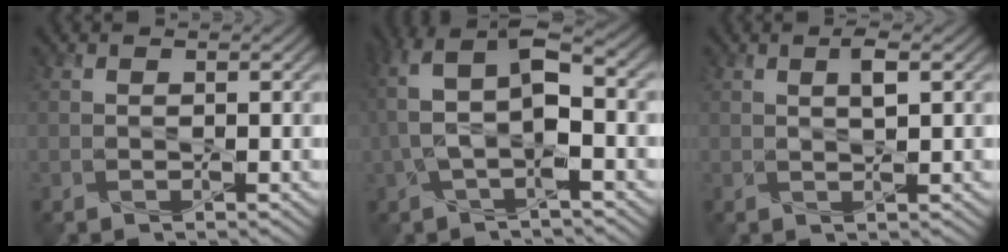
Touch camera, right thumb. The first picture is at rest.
{"total": 8.4, "force": [0.3, 3.4, 7.7], "torque": [-0.173, 0.019, -0.004]}
{"total": 2.0, "force": [0.8, 0.4, 1.8], "torque": [-0.035, 0.002, 0.014]}